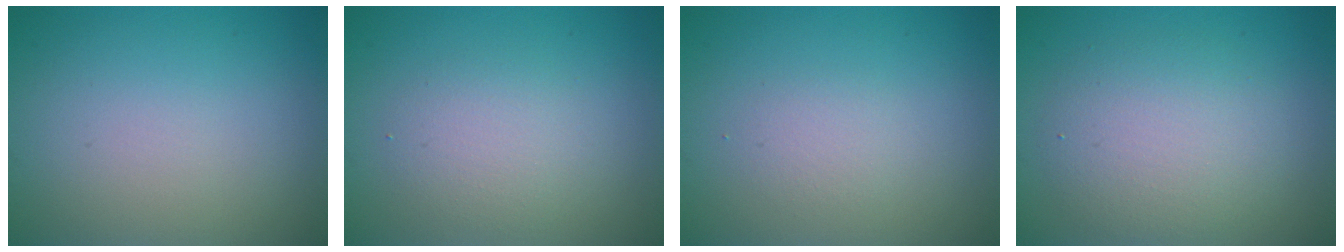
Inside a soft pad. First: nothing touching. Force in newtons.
{"total": 2.4, "press": 2.4, "slide": 0.2}
{"total": 1.3, "press": 1.3, "slide": 0.1}
{"total": 4.6, "press": 4.6, "slide": 0.3}